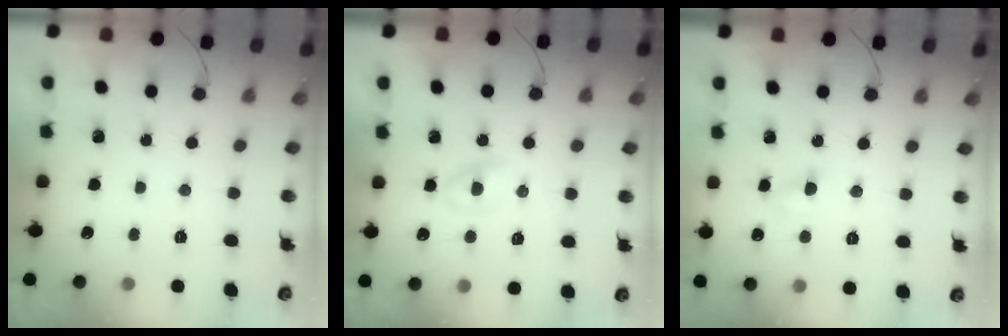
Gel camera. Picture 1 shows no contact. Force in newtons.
{"total": 2.4, "press": 2.2, "slide": 0.9}
{"total": 3.7, "press": 3.4, "slide": 1.4}